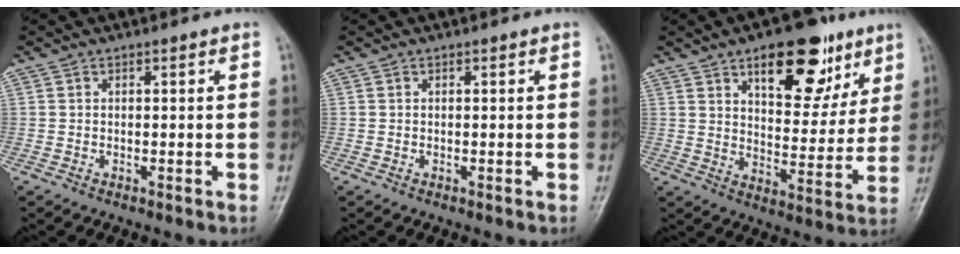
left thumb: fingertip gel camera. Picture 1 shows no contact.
{"total": 0.0}
{"total": 17.5, "force": [9.6, 8.5, 11.8], "torque": [-0.109, -0.039, 0.142]}